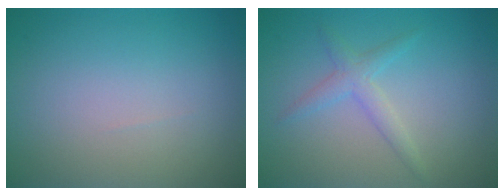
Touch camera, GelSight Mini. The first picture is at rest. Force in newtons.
{"total": 1.4, "press": 1.4, "slide": 0.0}